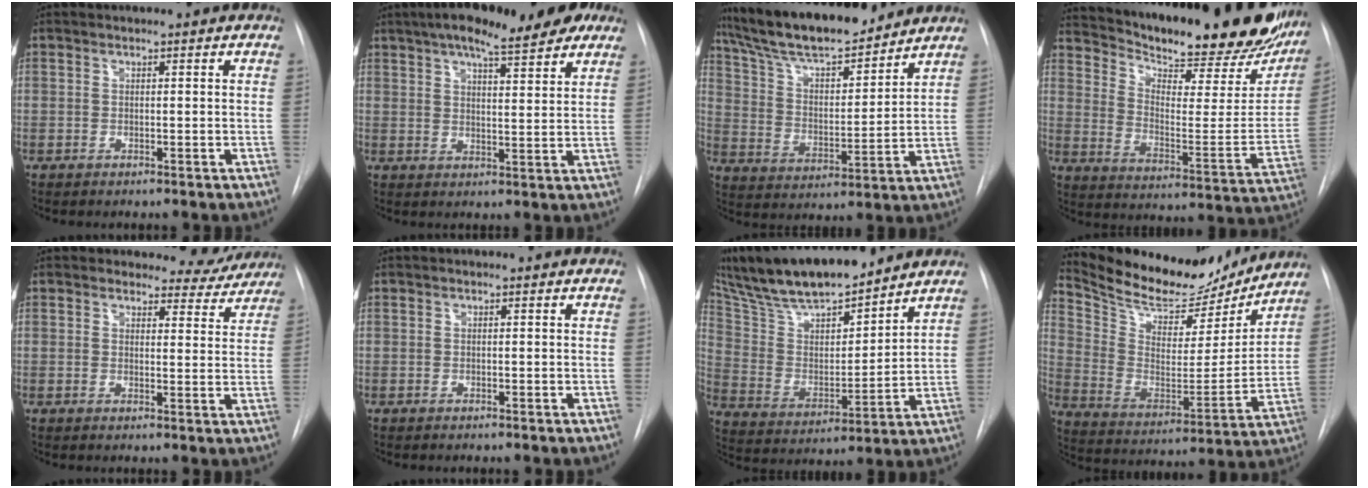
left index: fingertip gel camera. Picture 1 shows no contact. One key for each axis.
{"total": 16.1, "fx": 11.6, "fy": 3.6, "fz": 10.5, "tx": -0.167, "ty": 0.027, "tz": 0.154}
{"total": 17.3, "fx": 15.1, "fy": 2.9, "fz": 7.8, "tx": -0.140, "ty": 0.007, "tz": 0.261}
{"total": 30.2, "fx": 25.7, "fy": 7.3, "fz": 14.2, "tx": -0.233, "ty": -0.071, "tz": 0.336}
{"total": 5.7, "fx": 5.3, "fy": 2.1, "fz": -0.5, "tx": 0.024, "ty": -0.024, "tz": 0.043}
{"total": 0.0}
{"total": 20.2, "fx": 17.2, "fy": 3.7, "fz": 9.9, "tx": -0.180, "ty": 0.012, "tz": 0.308}
{"total": 19.1, "fx": 17.8, "fy": 5.2, "fz": 4.8, "tx": -0.091, "ty": -0.026, "tz": 0.282}